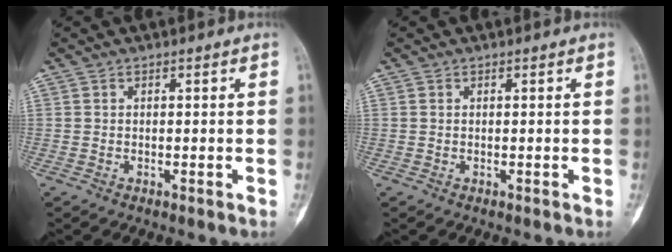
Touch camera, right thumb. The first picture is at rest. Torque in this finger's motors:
{"motor_torque": [0.25, 0.01, 0.02, 0.11, 0.03]}